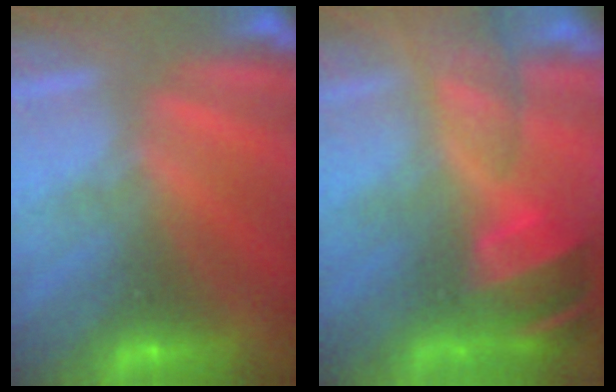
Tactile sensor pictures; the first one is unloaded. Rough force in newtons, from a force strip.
{"total": 7.3}